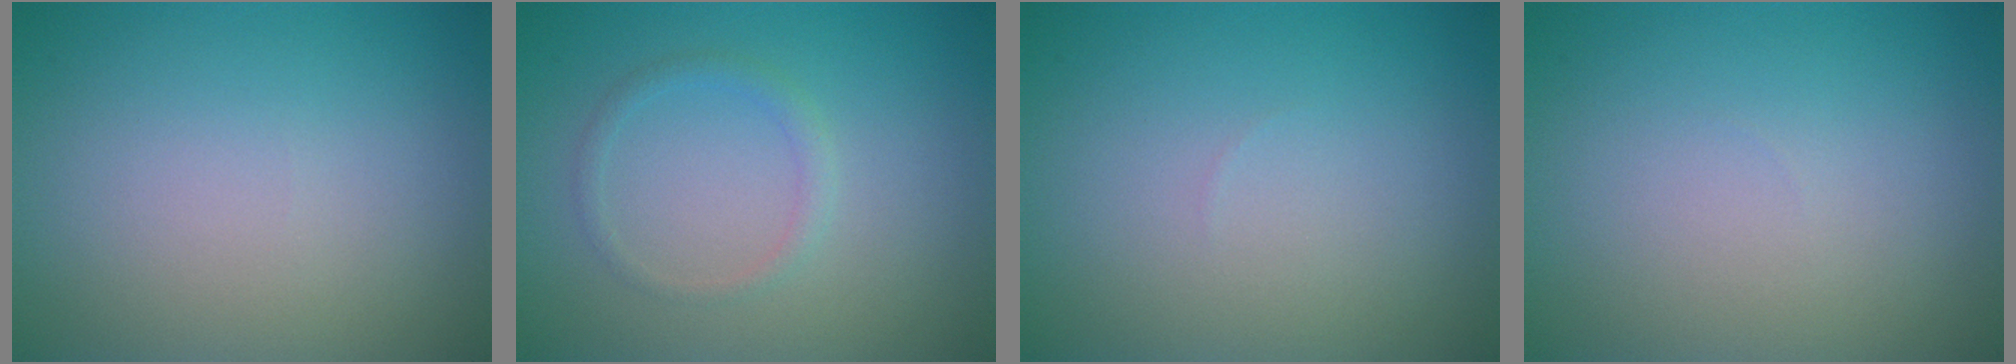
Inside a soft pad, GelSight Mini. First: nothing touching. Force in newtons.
{"total": 1.3, "press": 1.3, "slide": 0.2}
{"total": 0.0}
{"total": 0.0}